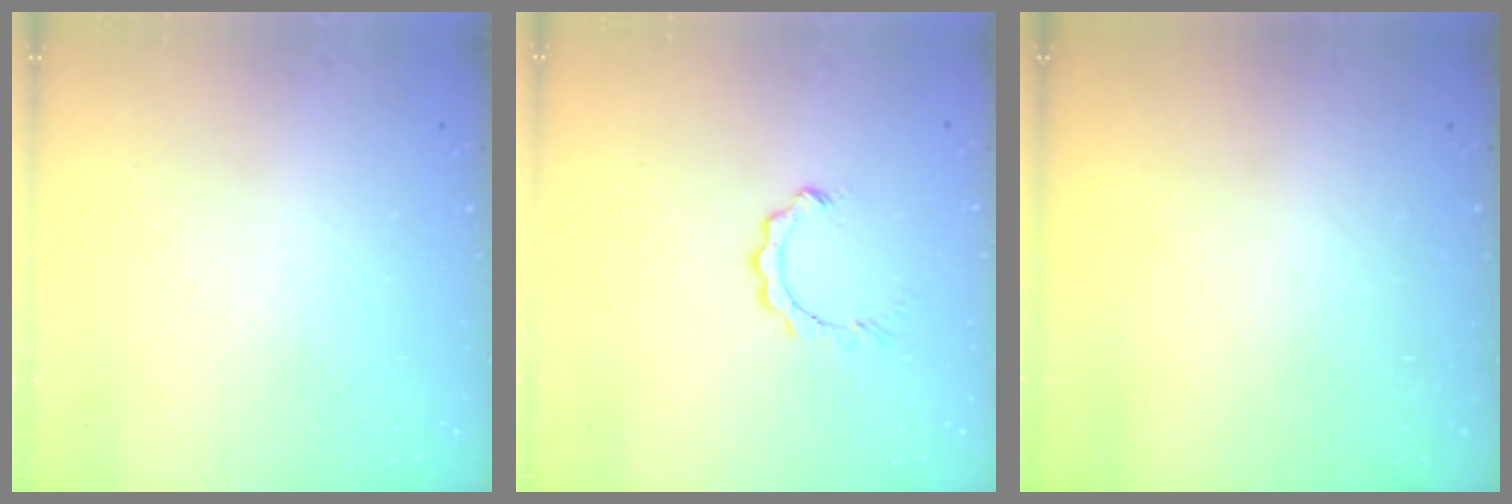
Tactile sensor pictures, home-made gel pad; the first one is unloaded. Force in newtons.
{"total": 2.3, "press": 2.3, "slide": 0.3}
{"total": 0.0}